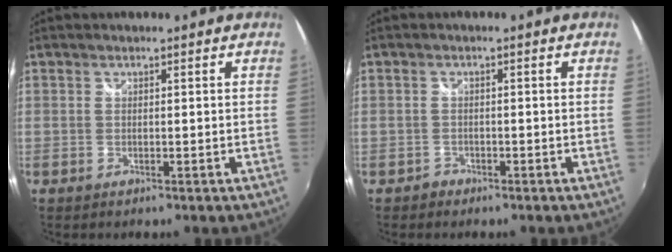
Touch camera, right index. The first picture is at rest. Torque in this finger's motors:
{"motor_torque": [-0.38, -0.02, -0.61, -0.21]}